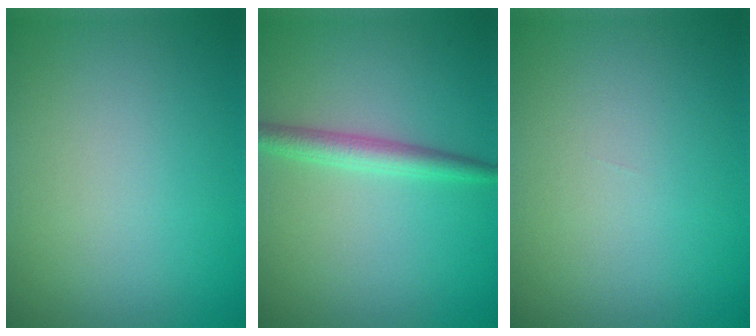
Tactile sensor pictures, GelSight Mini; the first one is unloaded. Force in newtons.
{"total": 2.4, "press": 2.4, "slide": 0.1}
{"total": 0.0}